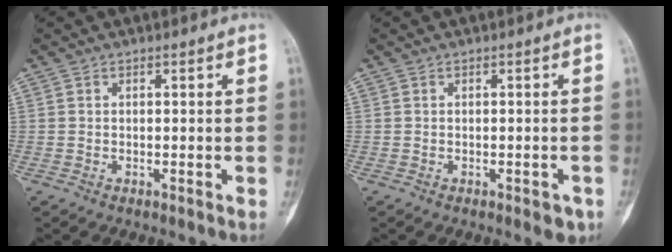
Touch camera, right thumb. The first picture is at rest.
{"total": 2.4, "force": [-1.2, 1.1, 1.7], "torque": [-0.013, 0.006, -0.010]}